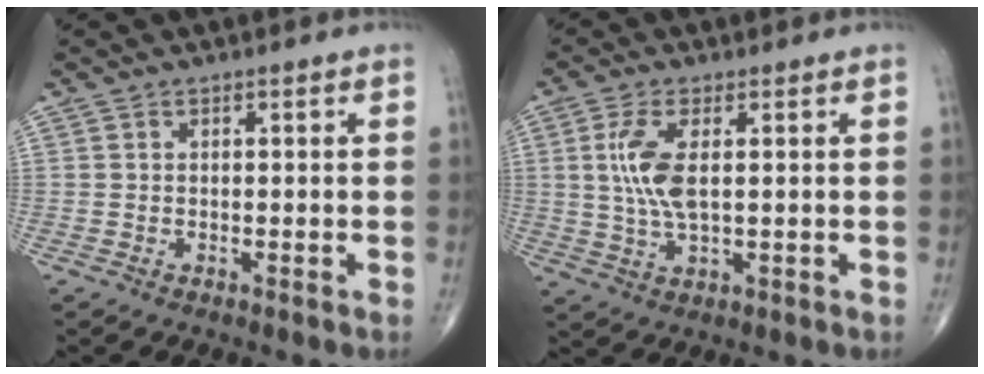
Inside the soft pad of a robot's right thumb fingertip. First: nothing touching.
{"total": 7.5, "force": [1.2, 2.8, 6.8], "torque": [-0.157, -0.005, 0.026]}